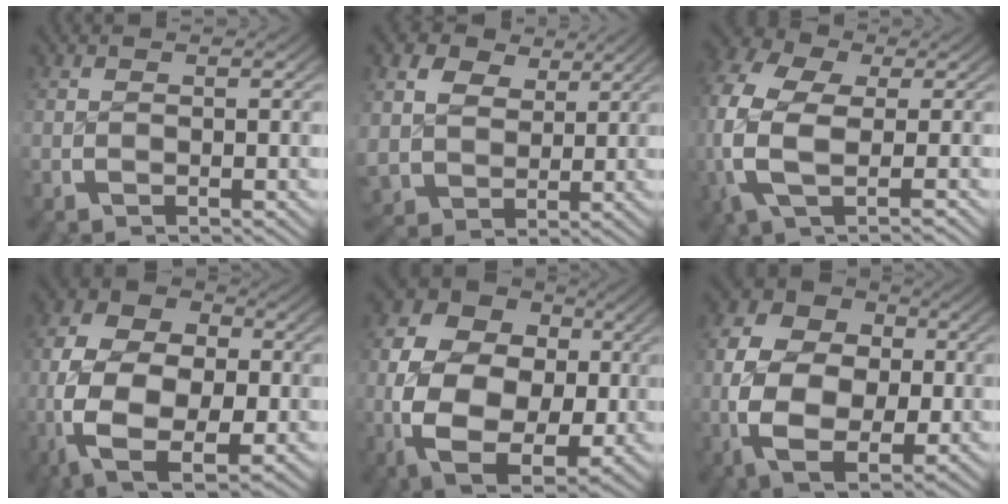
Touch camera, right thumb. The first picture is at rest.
{"total": 6.3, "force": [2.1, 5.2, 2.8], "torque": [-0.073, -0.026, 0.049]}
{"total": 10.3, "force": [-0.1, 7.1, 7.5], "torque": [-0.188, -0.030, 0.003]}
{"total": 14.0, "force": [-2.2, 9.7, 9.8], "torque": [-0.219, -0.053, -0.019]}
{"total": 17.4, "force": [-0.6, 13.1, 11.4], "torque": [-0.245, -0.047, 0.002]}
{"total": 13.9, "force": [-0.1, 10.5, 9.1], "torque": [-0.186, -0.026, 0.002]}